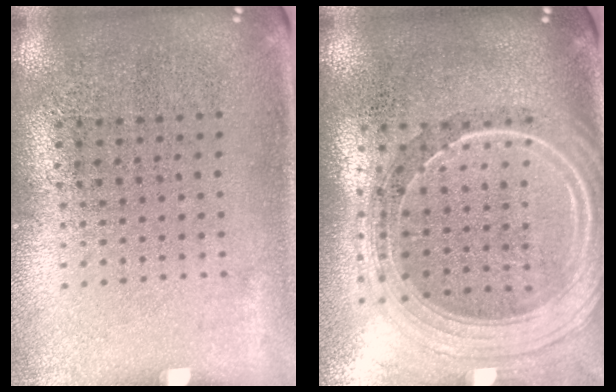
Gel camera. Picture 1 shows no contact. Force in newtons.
{"total": 2.3, "press": 2.0, "slide": 1.1}